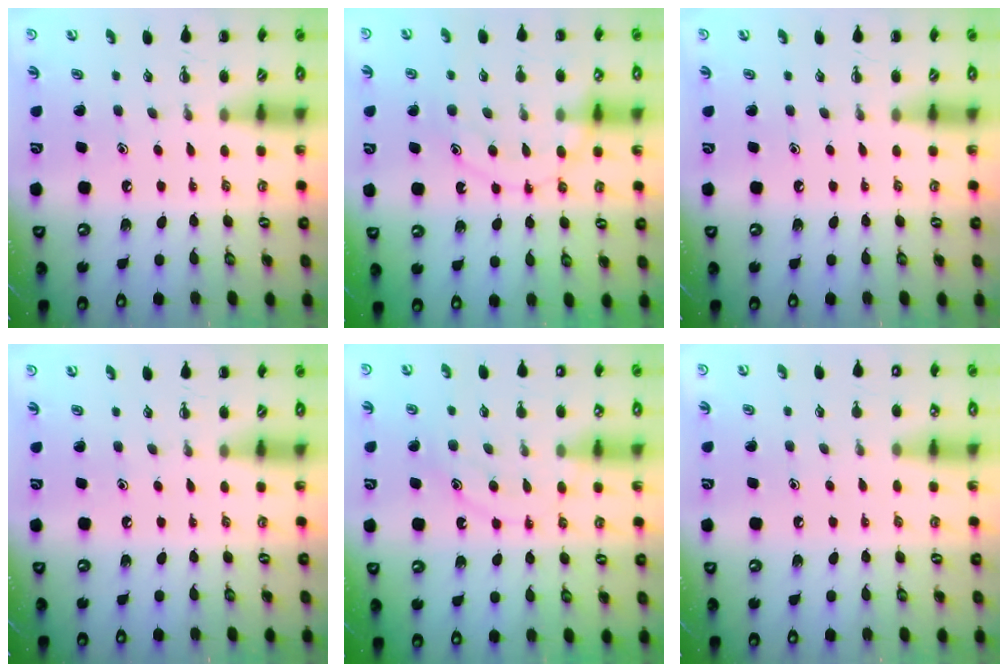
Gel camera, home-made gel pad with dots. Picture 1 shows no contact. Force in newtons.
{"total": 13.0, "press": 12.9, "slide": 1.5}
{"total": 0.0}
{"total": 0.0}
{"total": 11.5, "press": 11.5, "slide": 0.8}
{"total": 6.9, "press": 6.5, "slide": 2.0}